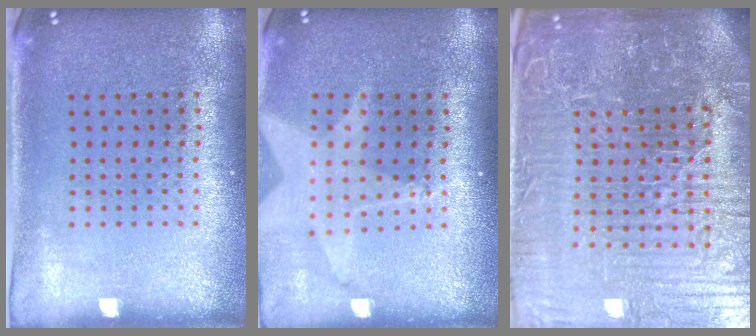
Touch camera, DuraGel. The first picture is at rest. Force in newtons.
{"total": 2.0, "press": 1.6, "slide": 1.2}
{"total": 7.9, "press": 6.9, "slide": 3.7}